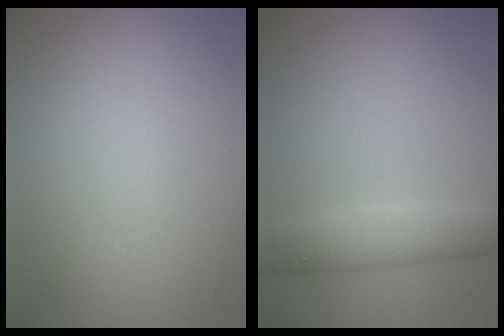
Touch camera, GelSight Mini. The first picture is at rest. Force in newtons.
{"total": 3.6, "press": 3.6, "slide": 0.2}